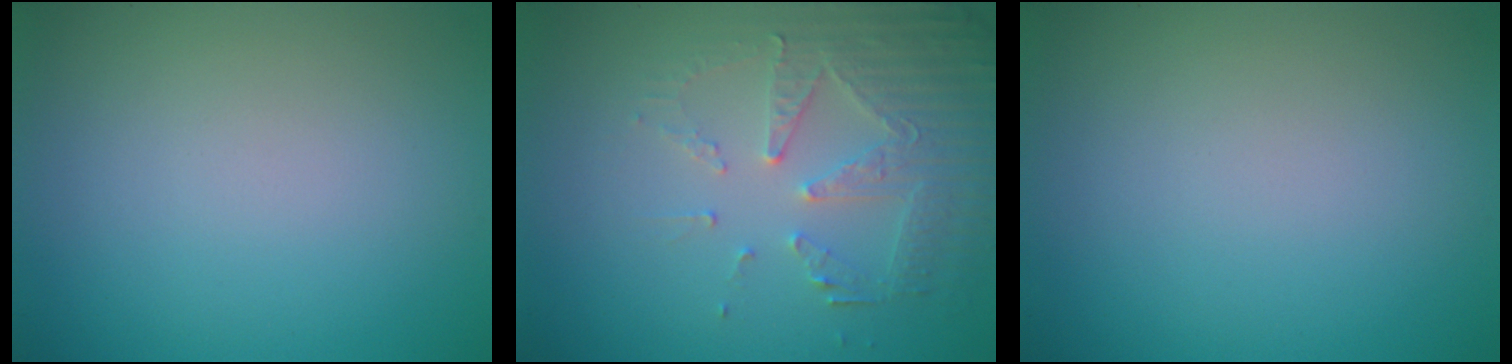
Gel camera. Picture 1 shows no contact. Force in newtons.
{"total": 5.4, "press": 3.8, "slide": 3.8}
{"total": 0.0}